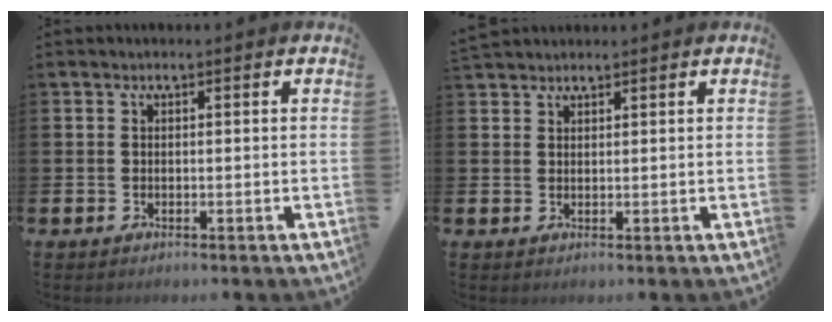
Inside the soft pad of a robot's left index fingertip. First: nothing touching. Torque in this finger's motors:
{"motor_torque": [-0.04, -0.05, 0.07, 0.07]}